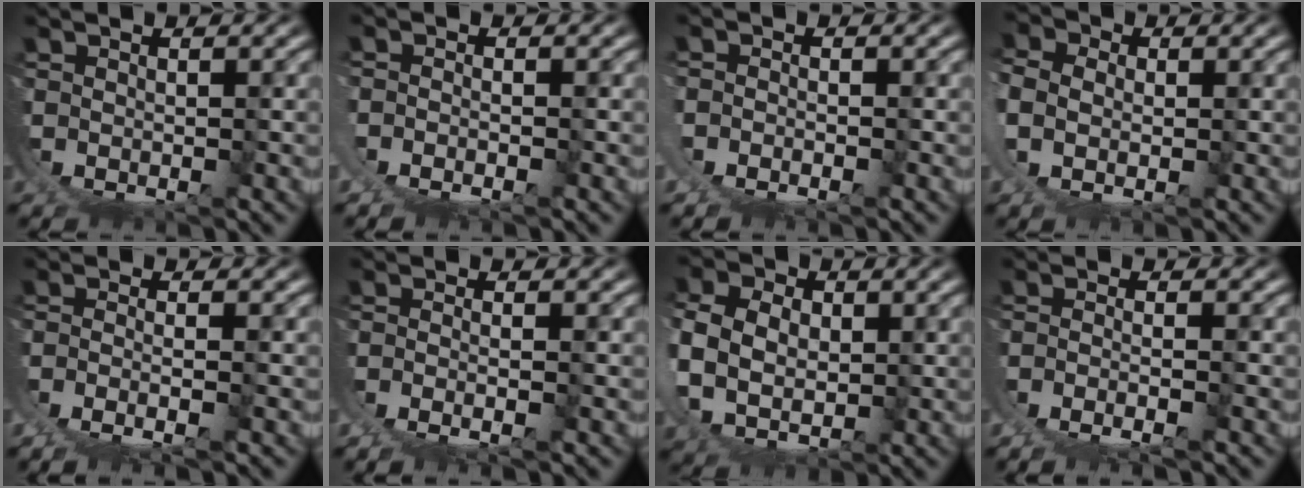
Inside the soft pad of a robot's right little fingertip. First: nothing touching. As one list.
[{"total": 2.1, "force": [-0.6, 1.7, 1.1], "torque": [-0.027, -0.007, -0.007]}, {"total": 2.3, "force": [-0.4, 2.0, 1.0], "torque": [-0.027, -0.007, -0.006]}, {"total": 4.7, "force": [2.8, 2.5, 2.8], "torque": [-0.061, 0.009, 0.039]}, {"total": 2.9, "force": [-0.6, 0.9, 2.7], "torque": [-0.062, -0.018, 0.000]}, {"total": 2.5, "force": [-0.7, 0.5, 2.4], "torque": [-0.054, -0.015, -0.001]}, {"total": 6.8, "force": [3.2, 4.0, 4.5], "torque": [-0.102, -0.009, 0.062]}, {"total": 3.0, "force": [-1.0, 1.3, 2.6], "torque": [-0.050, -0.013, -0.010]}]